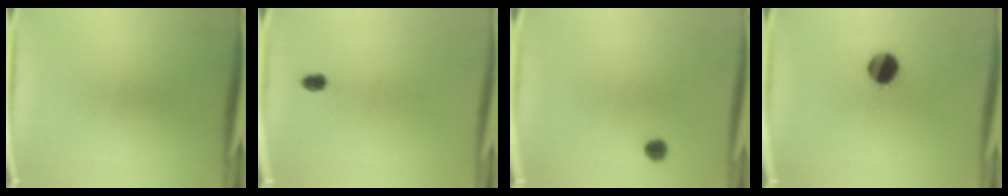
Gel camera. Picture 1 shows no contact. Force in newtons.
{"total": 1.9}
{"total": 2.3}
{"total": 8.3}